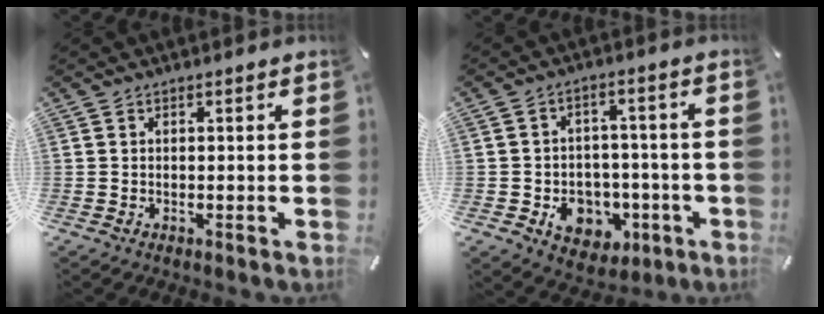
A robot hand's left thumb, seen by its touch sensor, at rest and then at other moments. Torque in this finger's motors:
{"motor_torque": [0.58, 2.25, 0.11, 0.11, 0.07]}